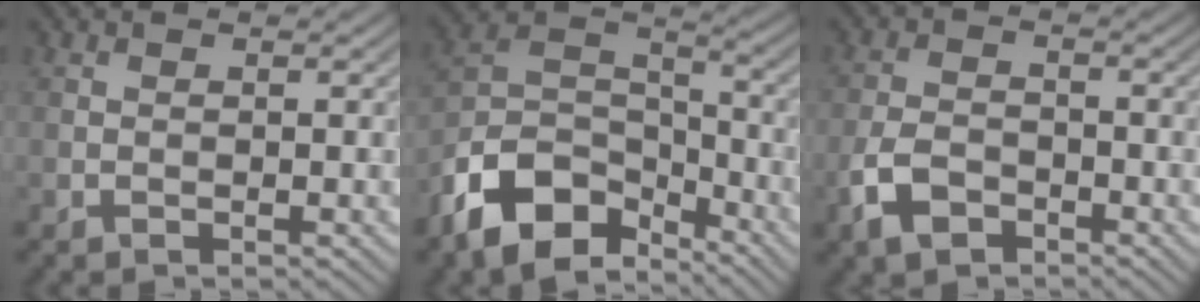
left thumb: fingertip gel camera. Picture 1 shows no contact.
{"total": 12.4, "force": [-8.1, 6.6, 6.7], "torque": [-0.140, -0.012, -0.166]}
{"total": 4.7, "force": [-2.9, 2.5, 2.7], "torque": [-0.056, -0.004, -0.067]}